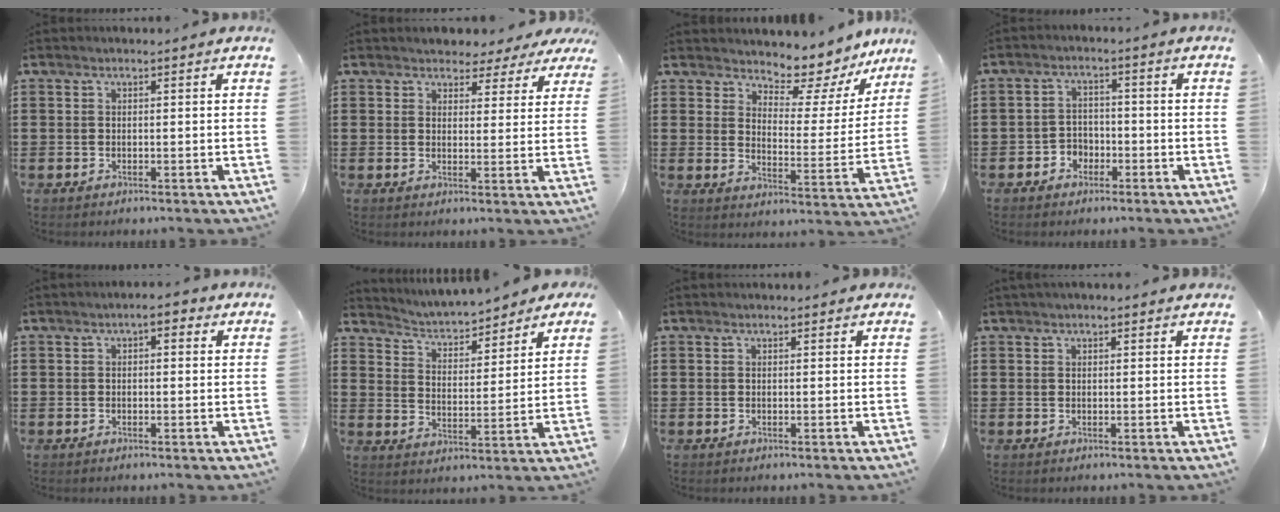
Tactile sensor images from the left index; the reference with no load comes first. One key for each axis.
{"total": 3.1, "fx": 2.7, "fy": 1.5, "fz": 0.2, "tx": -0.012, "ty": -0.006, "tz": 0.046}
{"total": 6.3, "fx": 6.1, "fy": 1.0, "fz": 1.4, "tx": -0.036, "ty": -0.054, "tz": 0.099}
{"total": 2.9, "fx": -2.0, "fy": 2.1, "fz": 0.4, "tx": -0.017, "ty": 0.006, "tz": -0.045}
{"total": 2.4, "fx": 1.0, "fy": 1.0, "fz": 2.0, "tx": -0.033, "ty": 0.007, "tz": 0.012}
{"total": 4.2, "fx": 4.1, "fy": 0.6, "fz": 0.4, "tx": -0.033, "ty": -0.029, "tz": 0.065}
{"total": 0.7, "fx": 0.7, "fy": 0.1, "fz": 0.1, "tx": 0.004, "ty": -0.003, "tz": 0.011}
{"total": 1.2, "fx": 1.1, "fy": 0.3, "fz": 0.4, "tx": -0.009, "ty": 0.004, "tz": 0.020}